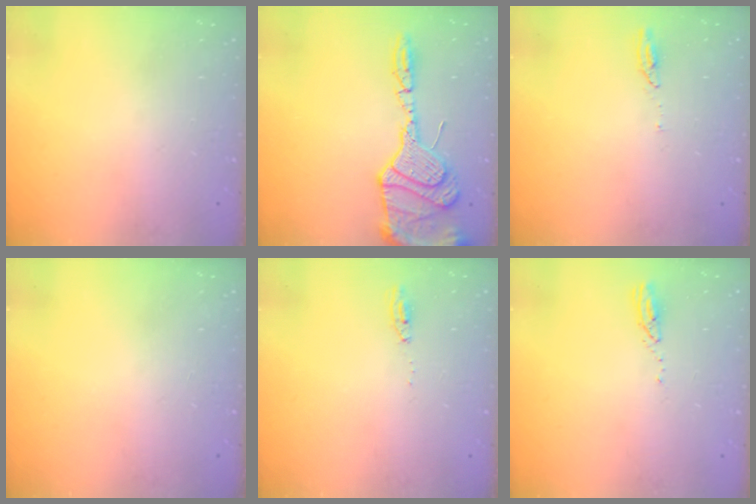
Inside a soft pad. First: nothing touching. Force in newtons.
{"total": 18.6, "press": 18.4, "slide": 3.1}
{"total": 3.3, "press": 3.3, "slide": 0.3}
{"total": 0.0}
{"total": 4.1, "press": 4.1, "slide": 0.4}
{"total": 3.2, "press": 3.2, "slide": 0.2}